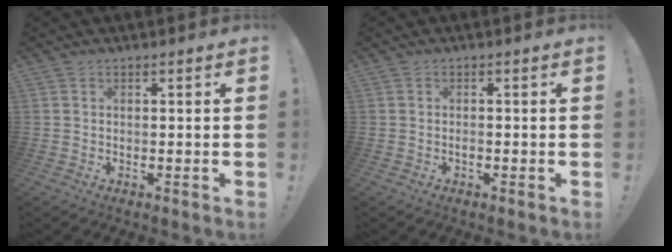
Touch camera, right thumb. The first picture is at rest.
{"total": 1.0, "force": [-0.8, 0.2, 0.6], "torque": [-0.012, 0.000, -0.014]}